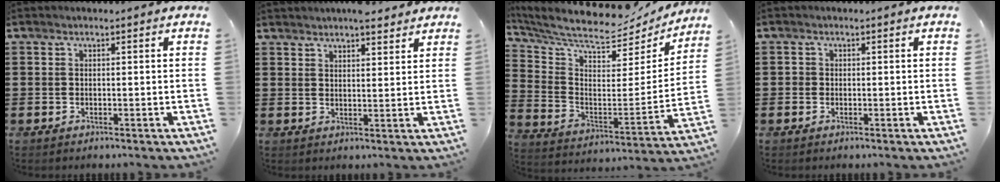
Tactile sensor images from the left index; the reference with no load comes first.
{"total": 3.7, "force": [3.5, 0.4, 1.1], "torque": [-0.020, -0.007, 0.065]}
{"total": 7.7, "force": [7.0, 1.6, 2.7], "torque": [-0.091, -0.061, 0.116]}
{"total": 0.7, "force": [-0.2, 0.7, 0.3], "torque": [-0.008, 0.002, -0.004]}